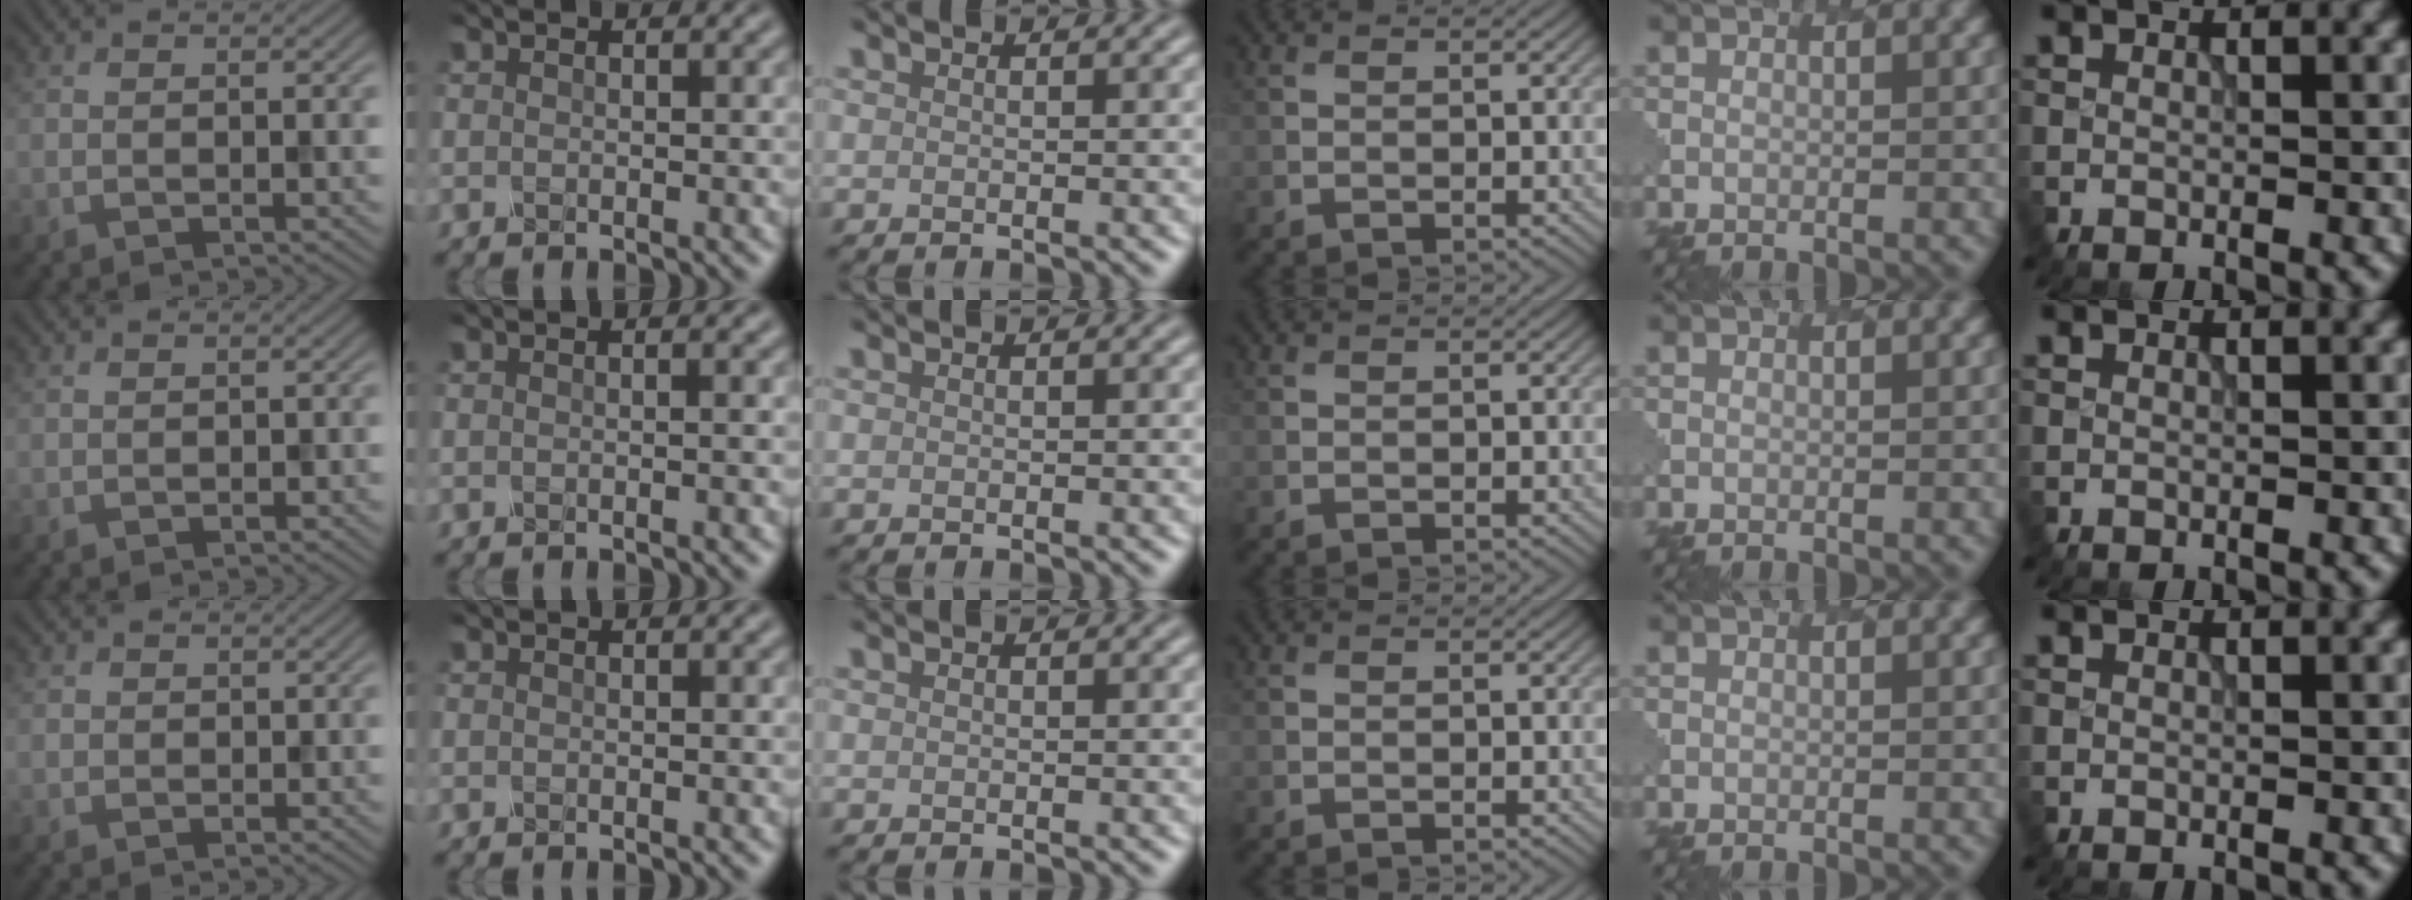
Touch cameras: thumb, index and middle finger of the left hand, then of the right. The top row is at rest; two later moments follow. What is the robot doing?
{"motion": "dispense", "object": "spray bottle"}